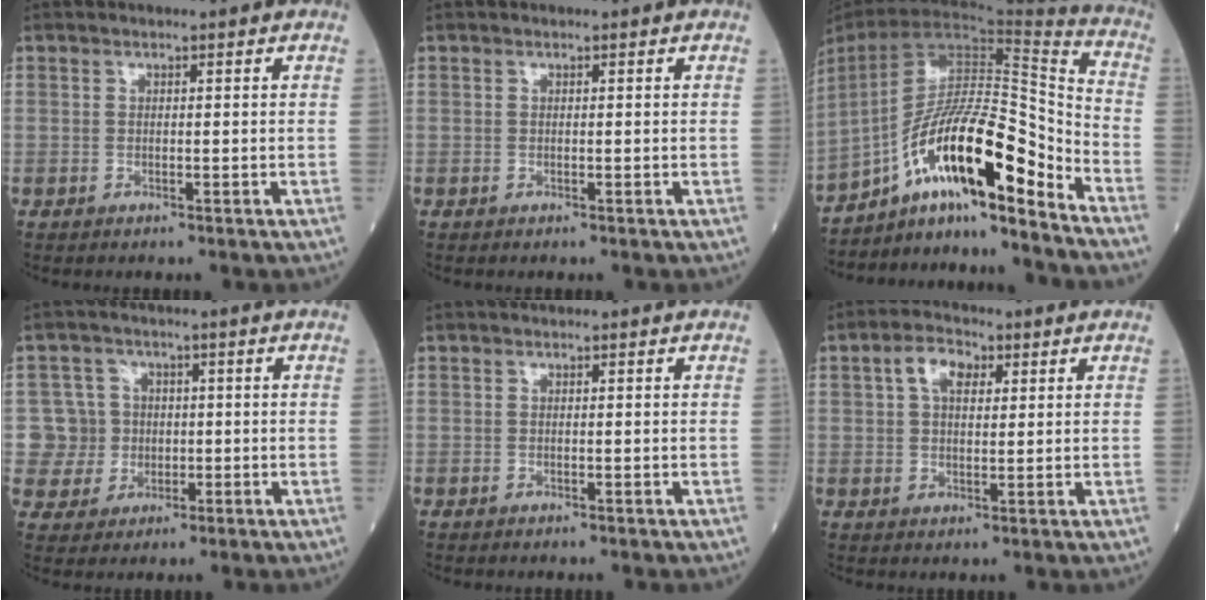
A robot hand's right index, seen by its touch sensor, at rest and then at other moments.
{"total": 0.0}
{"total": 18.8, "force": [-12.1, 2.5, 14.2], "torque": [-0.256, 0.021, -0.212]}
{"total": 6.1, "force": [0.1, 6.1, 0.3], "torque": [0.001, 0.013, 0.006]}
{"total": 0.0}
{"total": 5.2, "force": [2.0, 3.0, 3.7], "torque": [-0.071, 0.017, 0.036]}